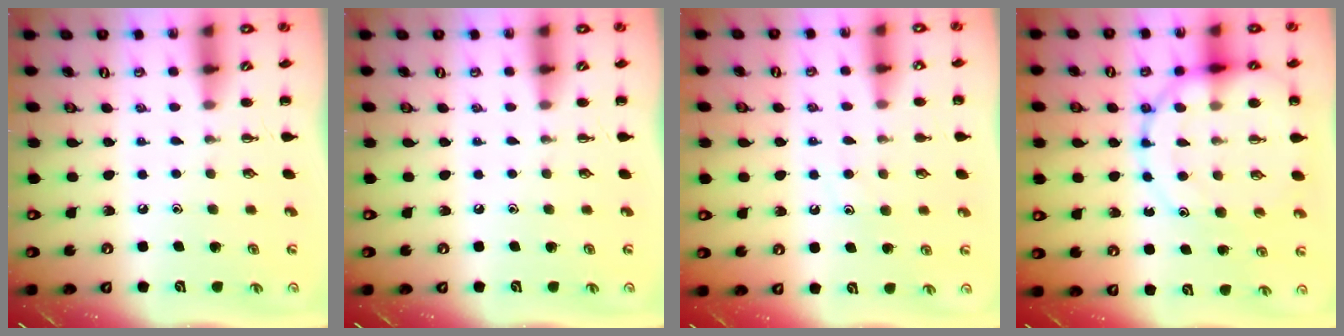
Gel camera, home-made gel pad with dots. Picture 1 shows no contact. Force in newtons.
{"total": 0.0}
{"total": 8.6, "press": 8.5, "slide": 1.1}
{"total": 15.9, "press": 15.8, "slide": 2.4}